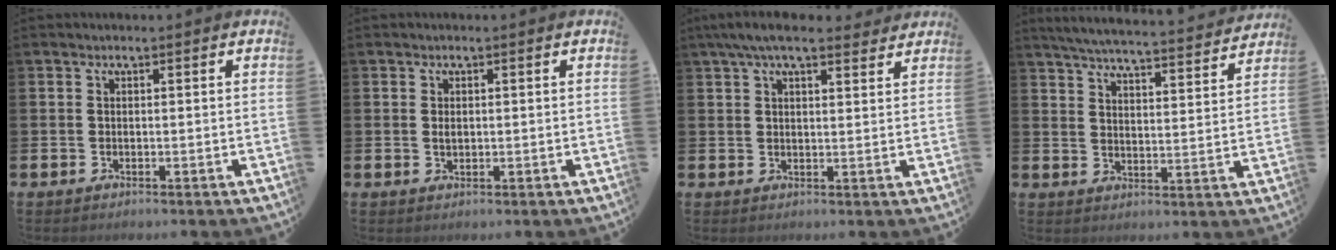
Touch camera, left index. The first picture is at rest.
{"total": 0.9, "force": [0.2, 0.5, 0.7], "torque": [-0.001, -0.001, 0.000]}
{"total": 5.5, "force": [4.7, 1.3, 2.6], "torque": [-0.061, -0.010, 0.085]}
{"total": 5.9, "force": [5.7, 0.1, 1.4], "torque": [-0.046, -0.045, 0.097]}